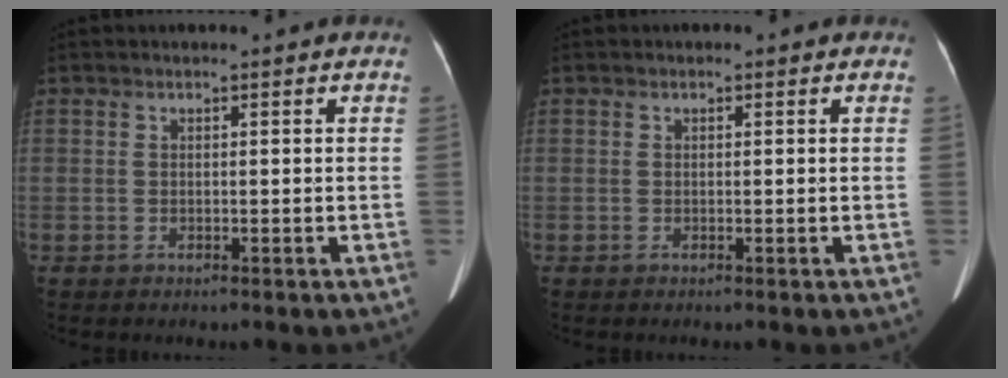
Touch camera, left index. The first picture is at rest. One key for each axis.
{"total": 0.0}